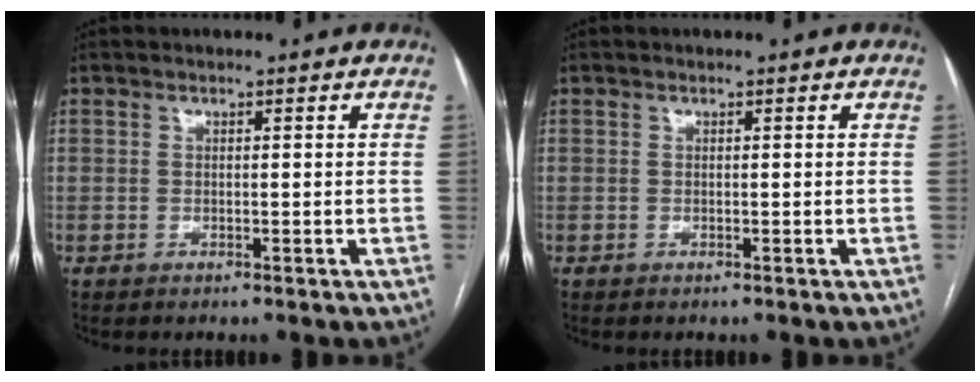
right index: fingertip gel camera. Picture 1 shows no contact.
{"total": 0.0}